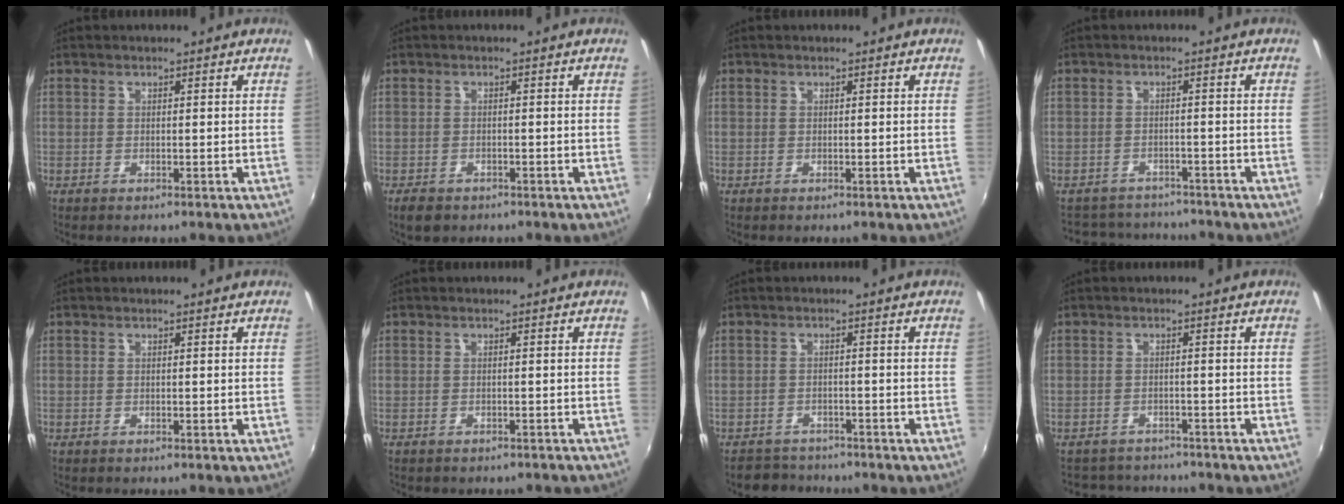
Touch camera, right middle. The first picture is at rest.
{"total": 3.2, "force": [-2.2, 2.0, 1.4], "torque": [-0.036, -0.008, -0.036]}
{"total": 0.0}
{"total": 8.2, "force": [-7.5, 3.0, 1.4], "torque": [-0.041, 0.014, -0.112]}
{"total": 0.0}
{"total": 3.0, "force": [-2.7, 1.1, 0.9], "torque": [-0.018, -0.012, -0.032]}
{"total": 4.7, "force": [-4.3, 1.9, 0.2], "torque": [-0.021, -0.002, -0.073]}
{"total": 6.8, "force": [-6.3, 2.5, 0.9], "torque": [-0.032, 0.004, -0.096]}